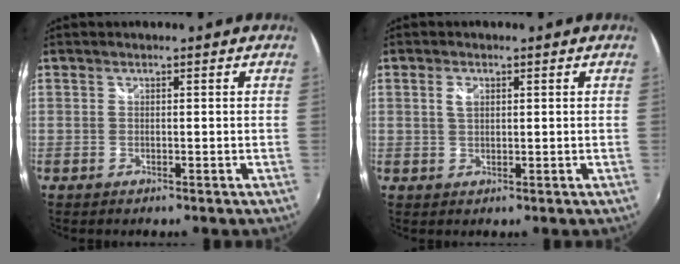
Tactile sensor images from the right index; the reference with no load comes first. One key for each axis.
{"total": 2.1, "fx": 0.6, "fy": 1.2, "fz": 1.6, "tx": -0.029, "ty": 0.002, "tz": 0.011}